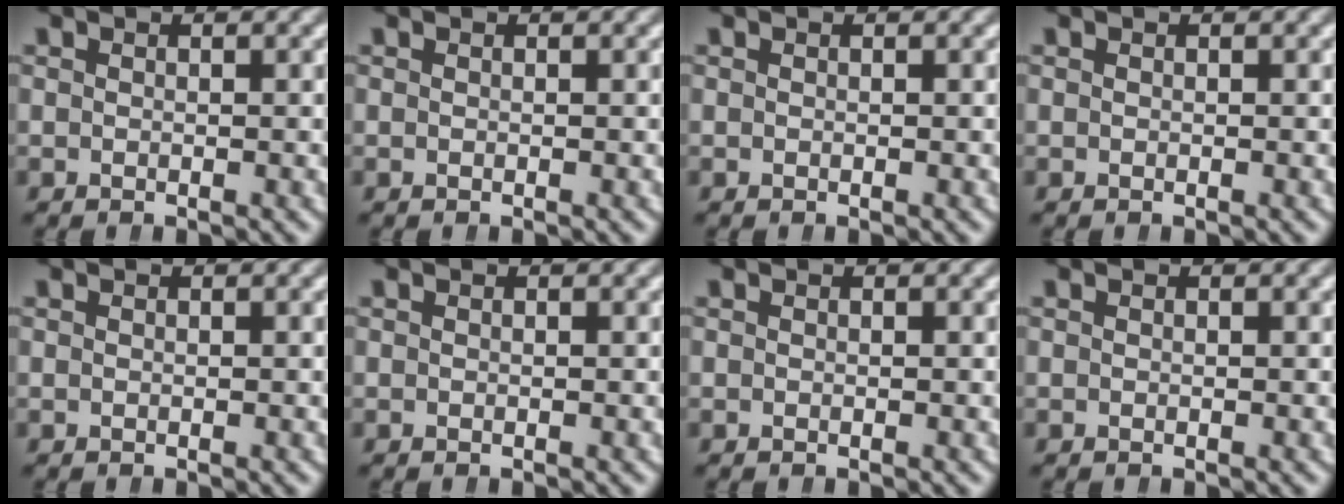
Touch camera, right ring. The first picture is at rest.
{"total": 0.0}
{"total": 0.0}
{"total": 0.0}
{"total": 0.0}
{"total": 0.0}
{"total": 0.0}
{"total": 0.0}